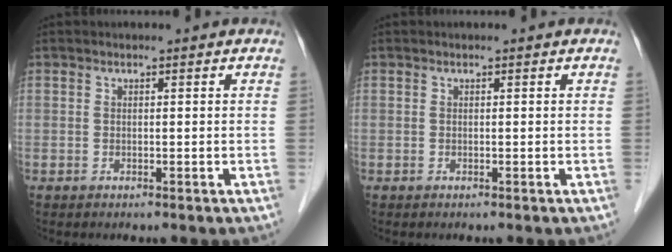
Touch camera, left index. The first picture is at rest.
{"total": 0.0}